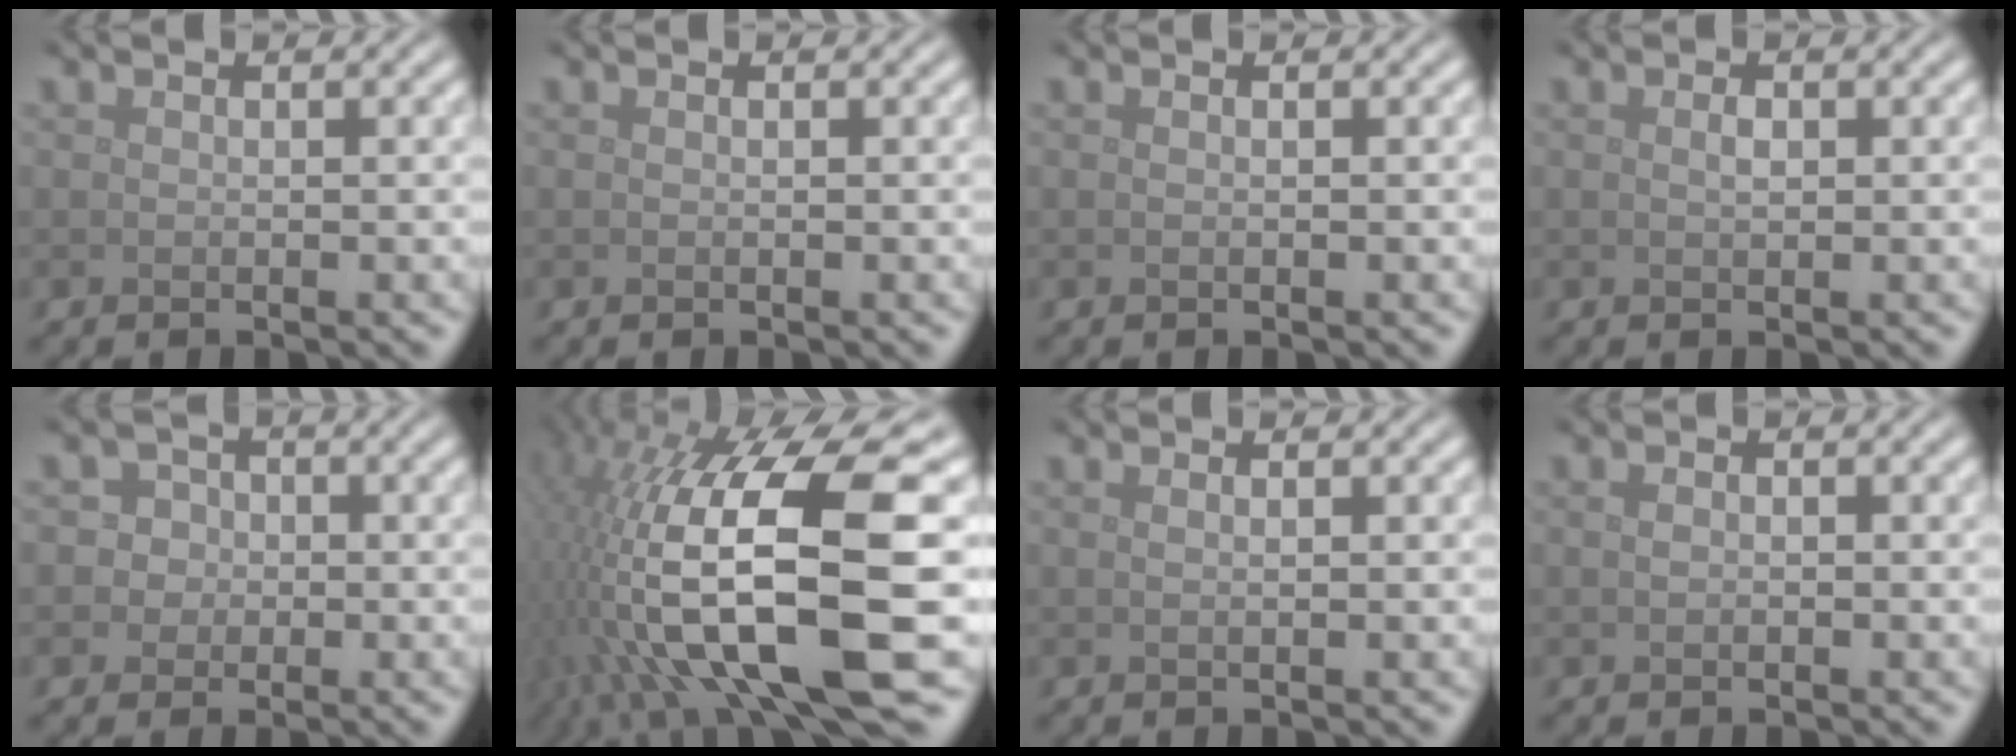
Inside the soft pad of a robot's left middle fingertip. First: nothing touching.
{"total": 0.0}
{"total": 0.0}
{"total": 0.9, "force": [0.2, 0.4, 0.7], "torque": [-0.015, 0.001, 0.004]}
{"total": 3.4, "force": [0.6, 3.1, 1.3], "torque": [0.008, 0.021, -0.012]}
{"total": 17.8, "force": [-2.8, 6.1, 16.4], "torque": [-0.319, -0.021, -0.033]}
{"total": 0.9, "force": [0.3, 0.4, 0.8], "torque": [-0.004, -0.003, -0.002]}
{"total": 0.8, "force": [0.0, 0.6, 0.6], "torque": [-0.011, -0.001, 0.002]}